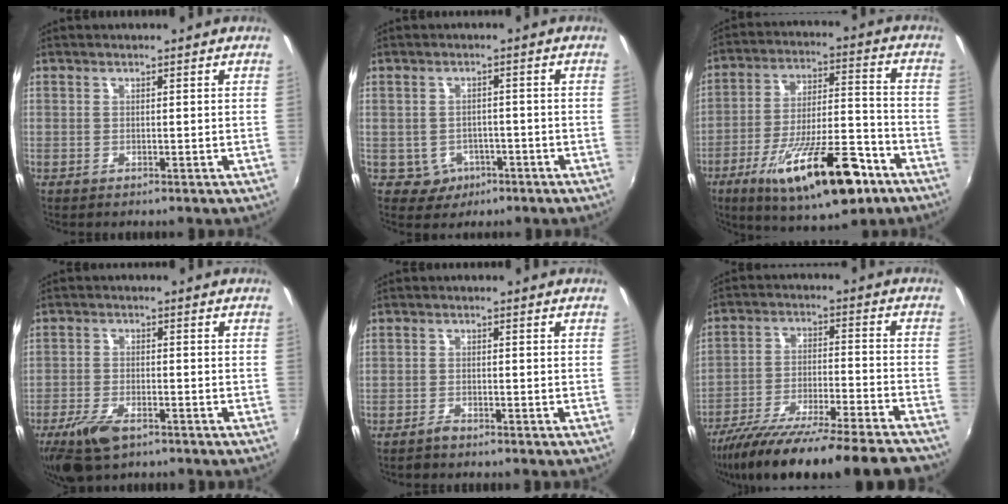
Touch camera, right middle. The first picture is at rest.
{"total": 5.9, "force": [-2.7, 5.0, 1.4], "torque": [-0.043, 0.007, -0.023]}
{"total": 20.9, "force": [-11.9, 6.2, 16.0], "torque": [-0.275, -0.027, -0.183]}
{"total": 8.2, "force": [-5.4, 3.4, 5.1], "torque": [-0.129, -0.020, -0.100]}
{"total": 1.6, "force": [-1.5, 0.3, 0.4], "torque": [-0.015, 0.000, -0.029]}
{"total": 25.7, "force": [-22.4, 2.8, 12.4], "torque": [-0.209, -0.058, -0.335]}